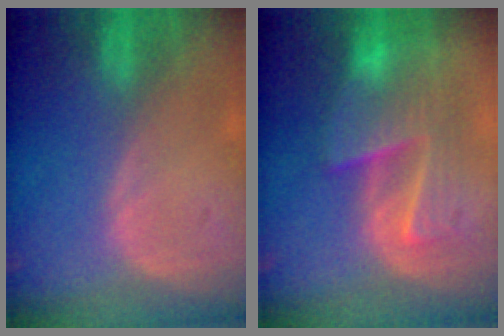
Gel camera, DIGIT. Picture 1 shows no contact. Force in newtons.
{"total": 7.7, "press": 7.6, "slide": 1.4}